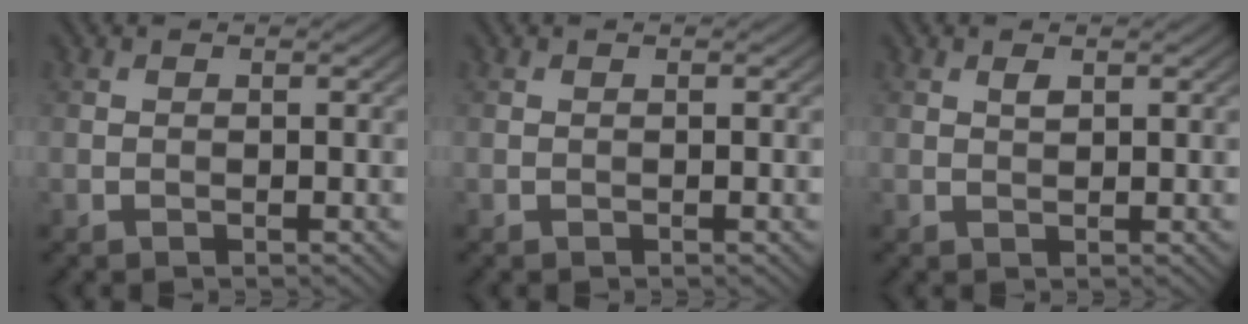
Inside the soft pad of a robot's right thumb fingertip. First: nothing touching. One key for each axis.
{"total": 0.0}
{"total": 1.0, "fx": 0.6, "fy": 0.4, "fz": 0.7, "tx": -0.018, "ty": -0.003, "tz": 0.012}